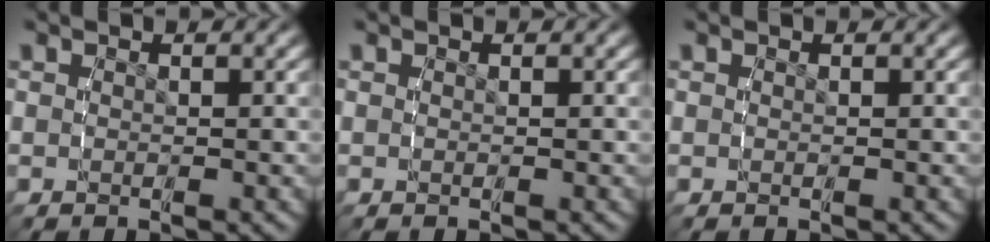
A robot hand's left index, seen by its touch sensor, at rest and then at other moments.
{"total": 0.0}
{"total": 0.0}